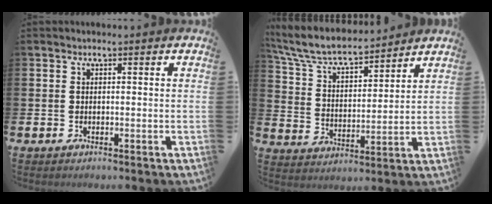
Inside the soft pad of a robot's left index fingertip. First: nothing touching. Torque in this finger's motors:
{"motor_torque": [1.04, -1.10, 0.54, 0.21]}